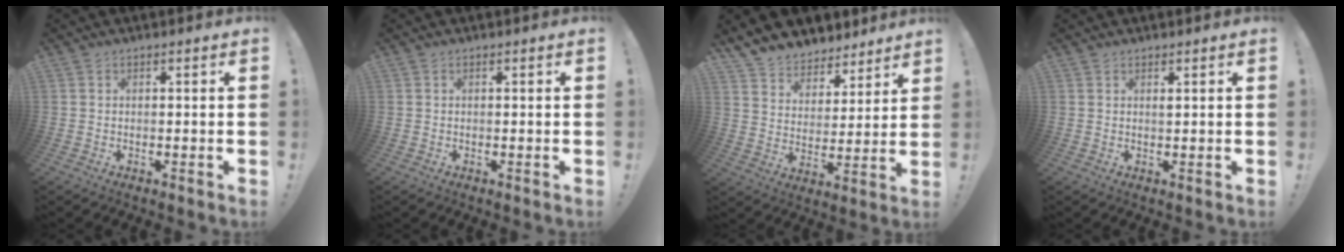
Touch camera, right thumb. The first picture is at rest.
{"total": 0.0}
{"total": 8.2, "force": [6.8, 4.6, 0.6], "torque": [-0.018, -0.065, 0.132]}
{"total": 0.7, "force": [0.6, 0.1, 0.4], "torque": [0.004, -0.005, 0.009]}